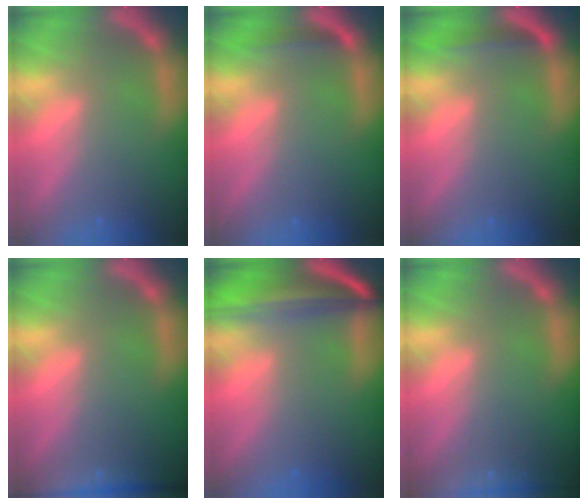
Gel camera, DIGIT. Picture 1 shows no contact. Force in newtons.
{"total": 1.4}
{"total": 1.9}
{"total": 5.5}
{"total": 9.6}
{"total": 8.5}